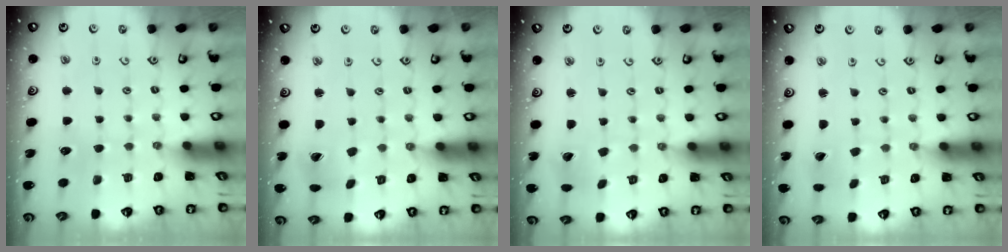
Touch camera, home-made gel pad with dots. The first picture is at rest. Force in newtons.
{"total": 4.5, "press": 4.4, "slide": 0.5}
{"total": 2.2, "press": 2.2, "slide": 0.2}
{"total": 0.7, "press": 0.7, "slide": 0.1}